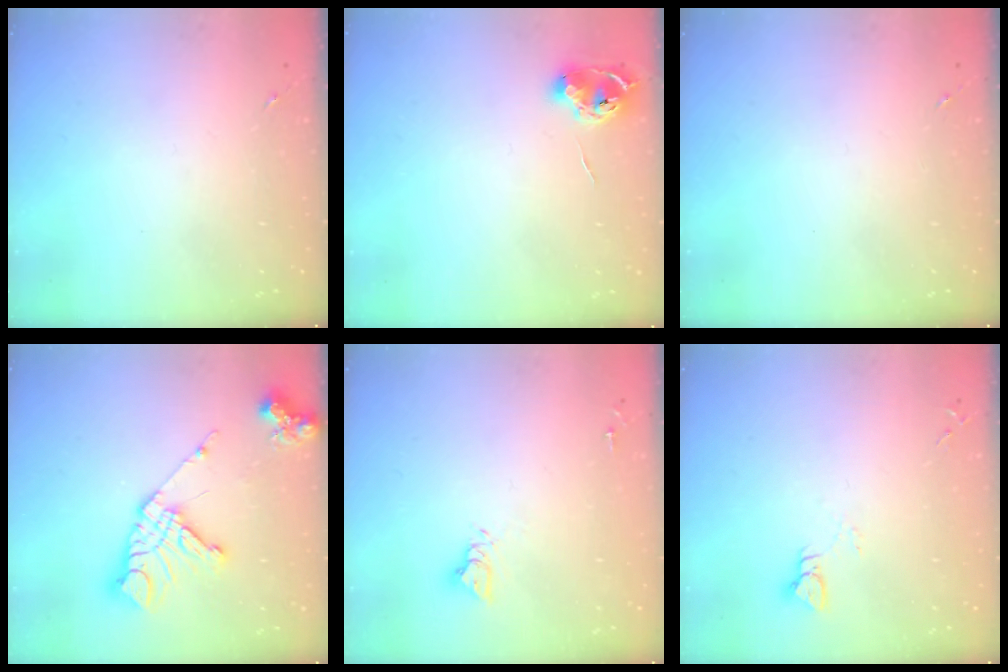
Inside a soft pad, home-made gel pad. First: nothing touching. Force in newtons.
{"total": 7.7, "press": 7.7, "slide": 0.7}
{"total": 0.0}
{"total": 16.4, "press": 16.3, "slide": 1.9}
{"total": 5.5, "press": 5.5, "slide": 0.5}
{"total": 3.0, "press": 3.0, "slide": 0.3}